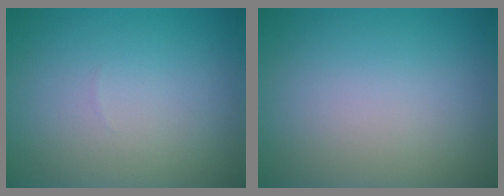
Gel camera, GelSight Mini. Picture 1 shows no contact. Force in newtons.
{"total": 0.0}